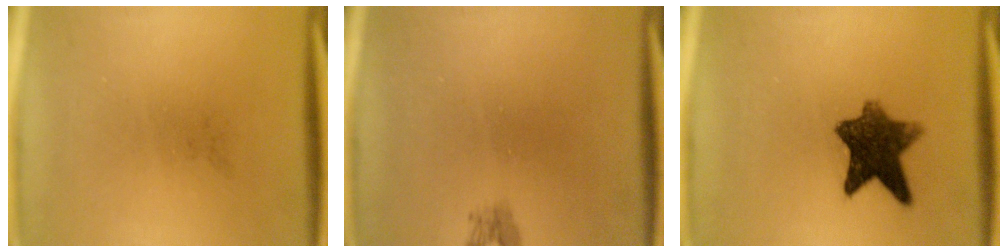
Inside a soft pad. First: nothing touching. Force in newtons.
{"total": 1.1}
{"total": 8.9}